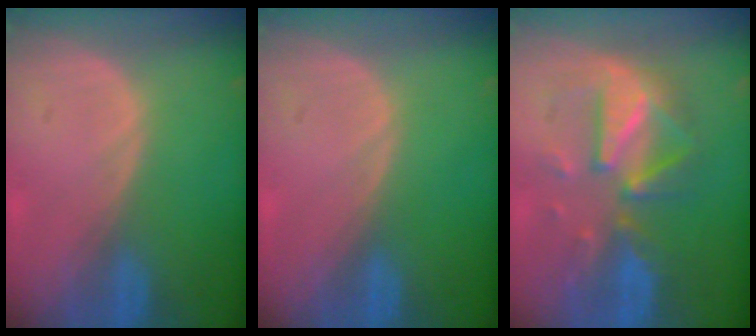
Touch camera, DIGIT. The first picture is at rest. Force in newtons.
{"total": 0.0}
{"total": 8.8, "press": 8.8, "slide": 0.4}